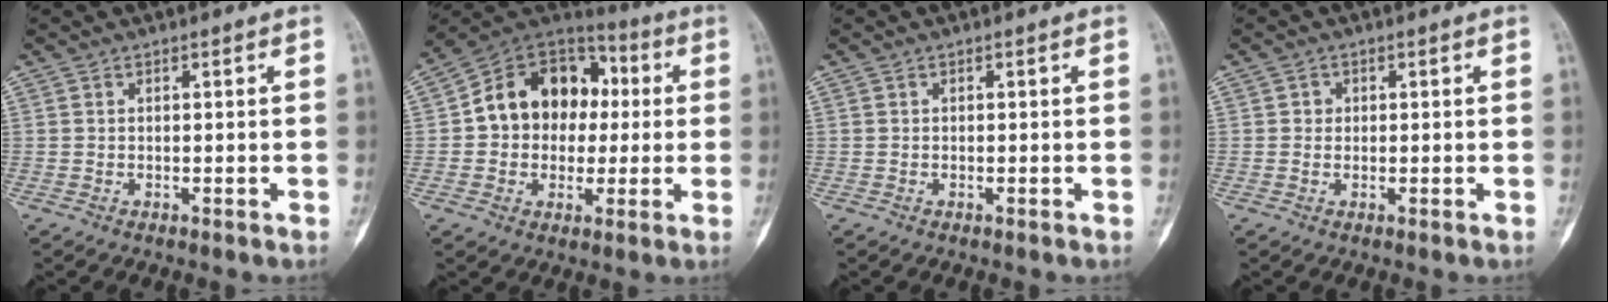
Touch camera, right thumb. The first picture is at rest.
{"total": 16.4, "force": [1.1, 13.1, 9.9], "torque": [-0.108, 0.035, 0.010]}
{"total": 0.0}
{"total": 1.2, "force": [0.1, 1.2, 0.3], "torque": [0.001, 0.003, 0.001]}